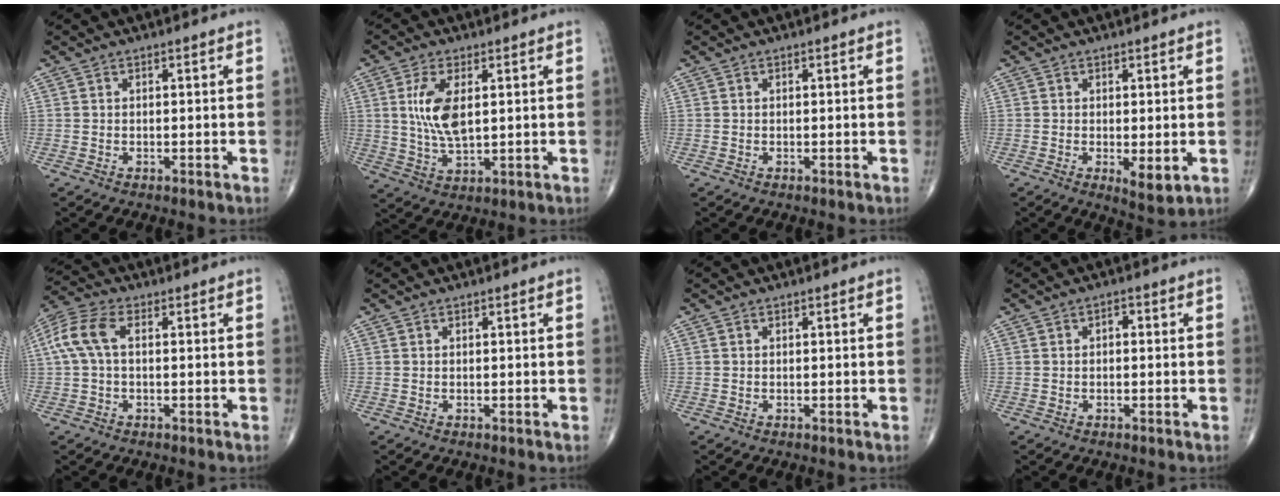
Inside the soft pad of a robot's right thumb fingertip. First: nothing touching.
{"total": 8.7, "force": [1.8, 3.9, 7.6], "torque": [-0.156, -0.011, 0.040]}
{"total": 0.0}
{"total": 4.1, "force": [-0.6, 1.5, 3.7], "torque": [-0.055, -0.015, -0.005]}
{"total": 7.6, "force": [0.9, 4.0, 6.4], "torque": [-0.159, 0.027, 0.015]}
{"total": 0.0}
{"total": 0.0}
{"total": 1.3, "force": [0.0, 0.8, 1.0], "torque": [-0.011, 0.007, -0.004]}